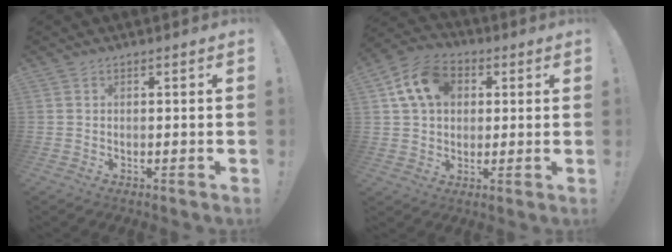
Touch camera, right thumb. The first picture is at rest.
{"total": 13.6, "force": [4.5, 10.2, 7.8], "torque": [-0.126, 0.004, 0.090]}